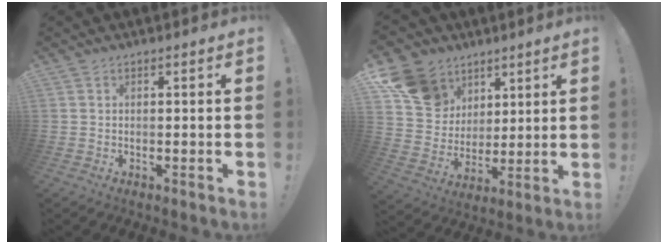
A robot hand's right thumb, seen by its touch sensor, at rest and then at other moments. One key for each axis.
{"total": 14.7, "fx": 7.9, "fy": 11.3, "fz": 5.0, "tx": -0.085, "ty": -0.044, "tz": 0.166}